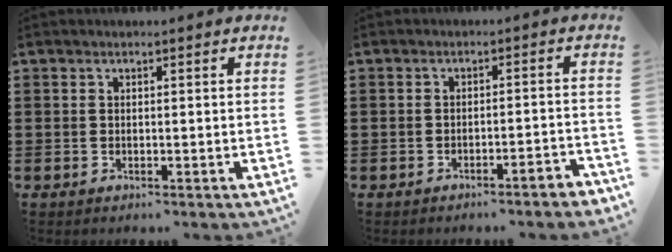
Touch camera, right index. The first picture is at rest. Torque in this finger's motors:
{"motor_torque": [-0.18, 0.21, 0.13, 0.00]}